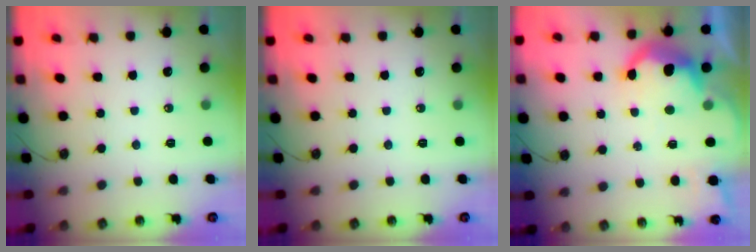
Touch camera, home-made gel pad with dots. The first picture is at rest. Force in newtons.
{"total": 0.0}
{"total": 13.6, "press": 13.6, "slide": 0.9}